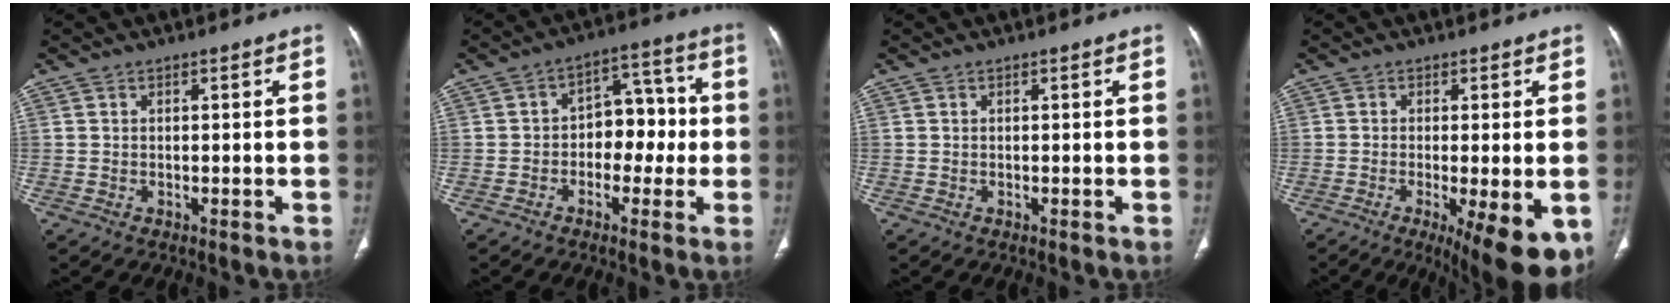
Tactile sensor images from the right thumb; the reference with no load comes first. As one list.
[{"total": 9.4, "force": [-1.2, 6.6, 6.6], "torque": [-0.046, 0.041, -0.029]}, {"total": 0.0}, {"total": 12.3, "force": [-5.0, 3.3, 10.7], "torque": [-0.126, -0.016, -0.066]}]